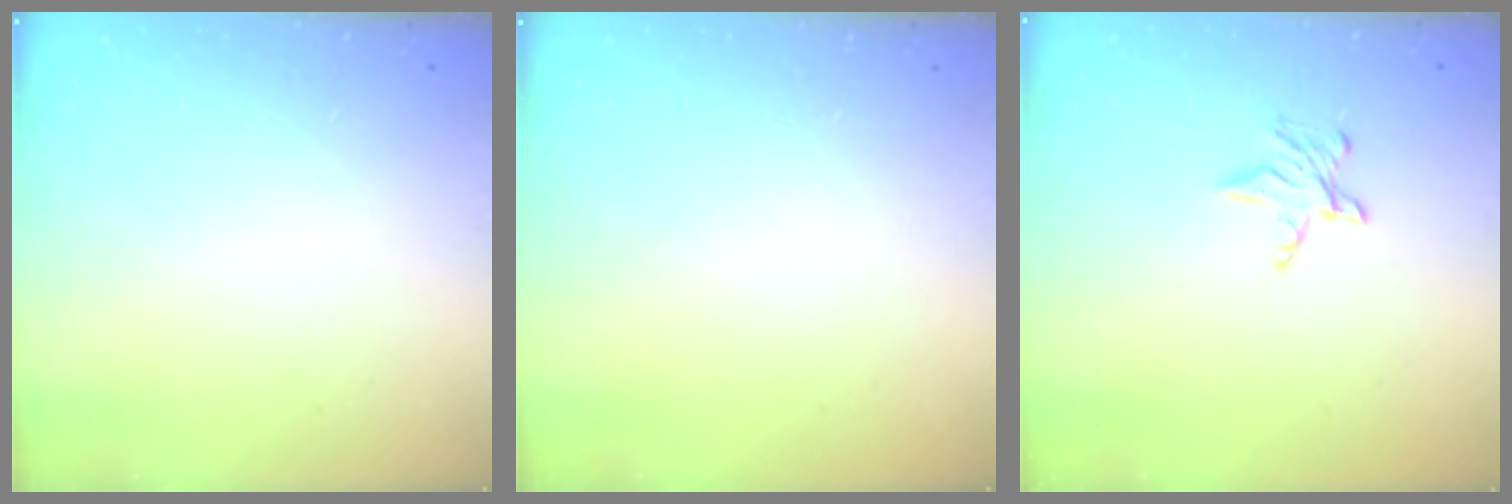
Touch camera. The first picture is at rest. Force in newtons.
{"total": 0.0}
{"total": 4.4, "press": 4.3, "slide": 0.5}